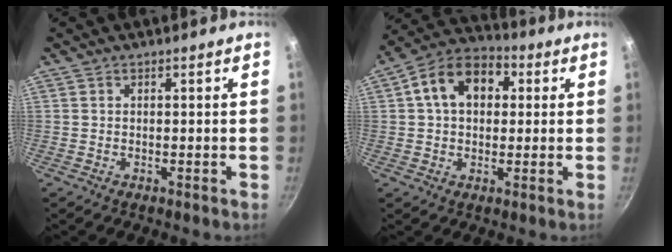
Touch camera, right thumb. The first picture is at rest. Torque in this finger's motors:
{"motor_torque": [-0.38, 1.86, 0.61, -0.42, 0.11]}